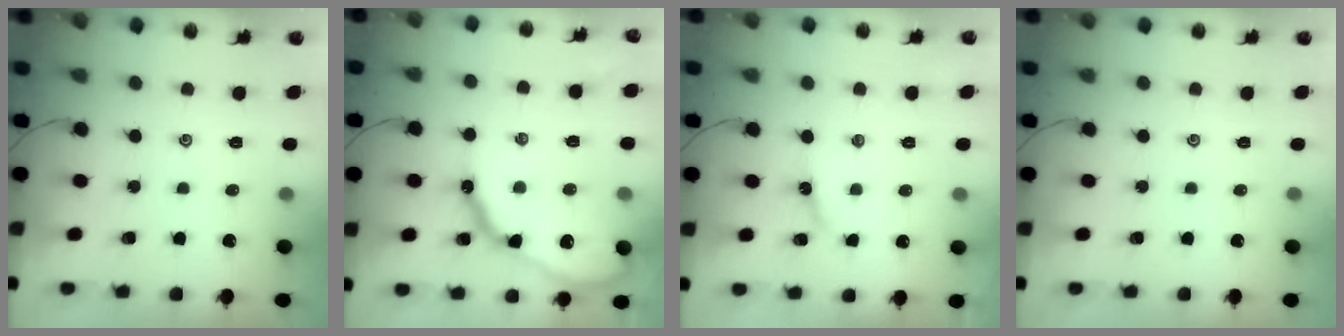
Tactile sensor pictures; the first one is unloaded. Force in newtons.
{"total": 16.5, "press": 16.4, "slide": 1.3}
{"total": 4.5, "press": 4.4, "slide": 0.5}
{"total": 0.0}